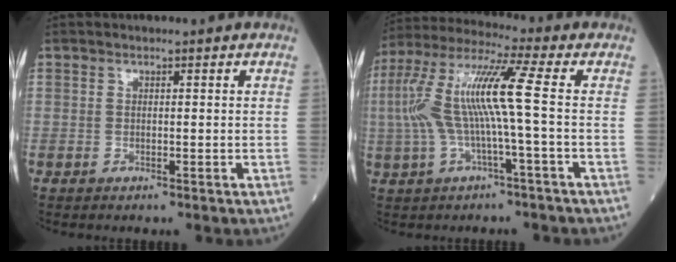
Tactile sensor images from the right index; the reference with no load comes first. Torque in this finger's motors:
{"motor_torque": [1.65, 0.49, 0.84, 0.21]}